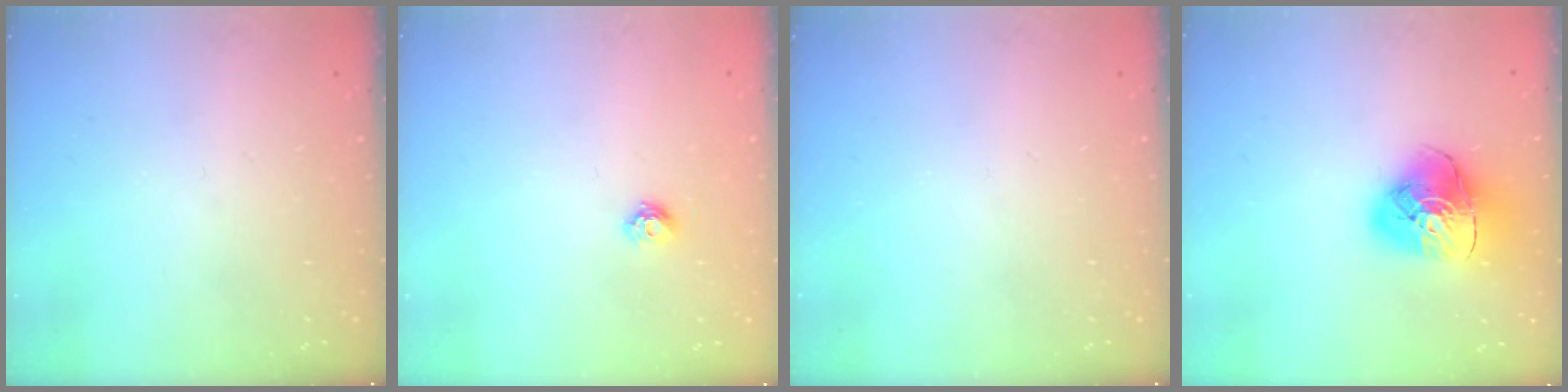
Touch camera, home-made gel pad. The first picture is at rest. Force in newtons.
{"total": 5.2, "press": 5.2, "slide": 0.7}
{"total": 0.0}
{"total": 14.1, "press": 14.0, "slide": 1.7}